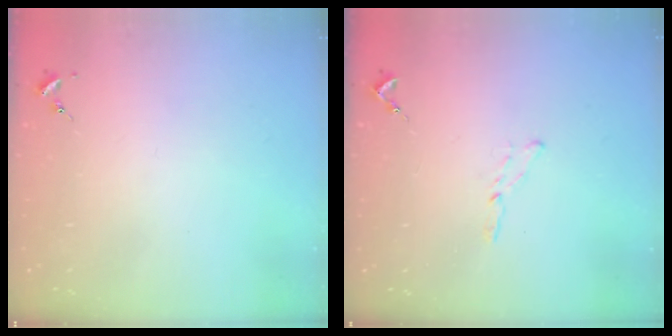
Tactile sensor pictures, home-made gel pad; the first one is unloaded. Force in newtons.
{"total": 3.5, "press": 3.5, "slide": 0.4}